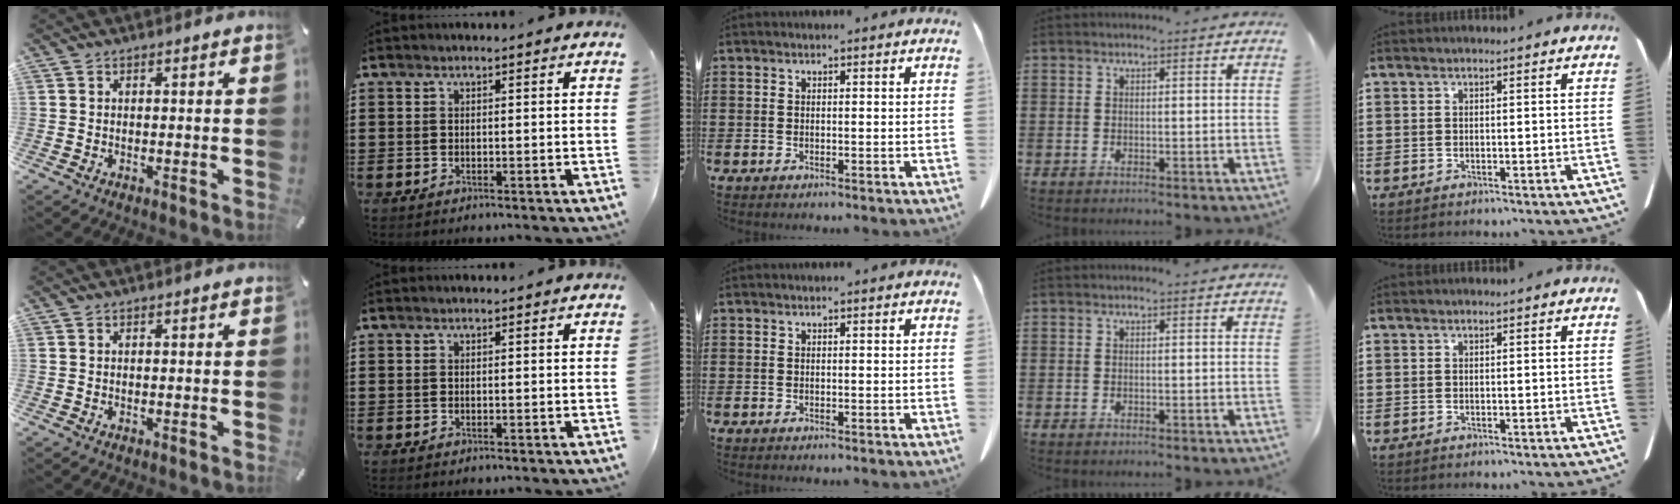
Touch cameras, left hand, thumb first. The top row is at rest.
{}